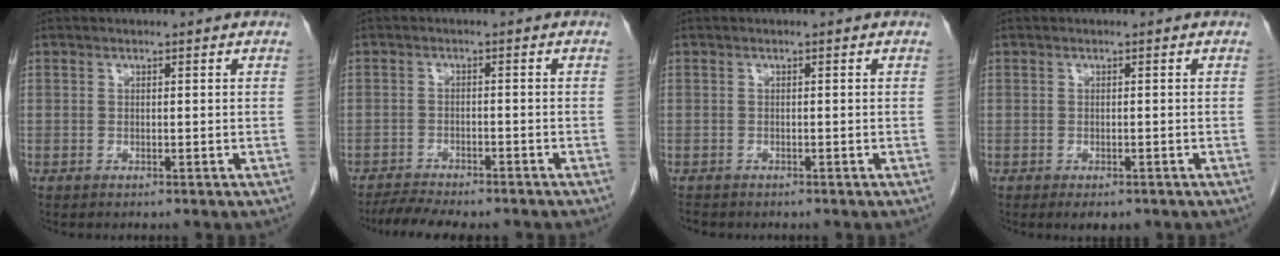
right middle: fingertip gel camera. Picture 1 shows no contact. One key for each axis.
{"total": 7.3, "fx": -6.6, "fy": 1.2, "fz": 3.0, "tx": -0.042, "ty": -0.006, "tz": -0.101}
{"total": 1.5, "fx": -1.3, "fy": 0.7, "fz": 0.4, "tx": -0.014, "ty": -0.003, "tz": -0.018}
{"total": 2.5, "fx": -1.6, "fy": 1.1, "fz": 1.5, "tx": -0.014, "ty": -0.002, "tz": -0.016}